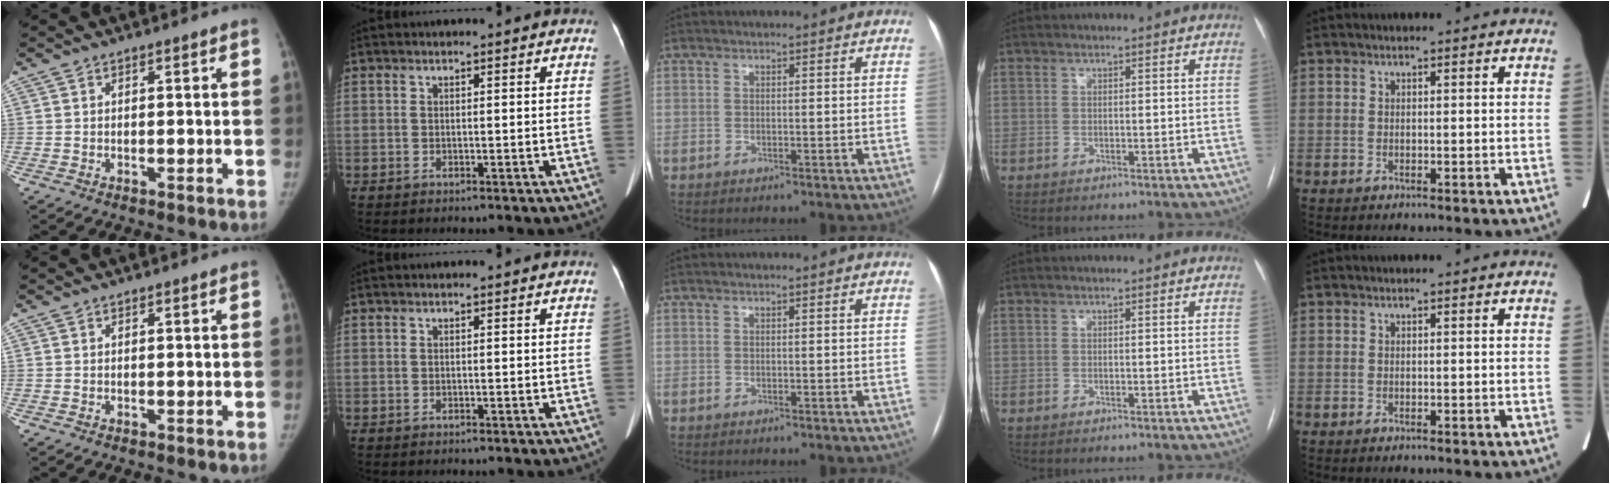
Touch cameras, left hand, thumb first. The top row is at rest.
{}